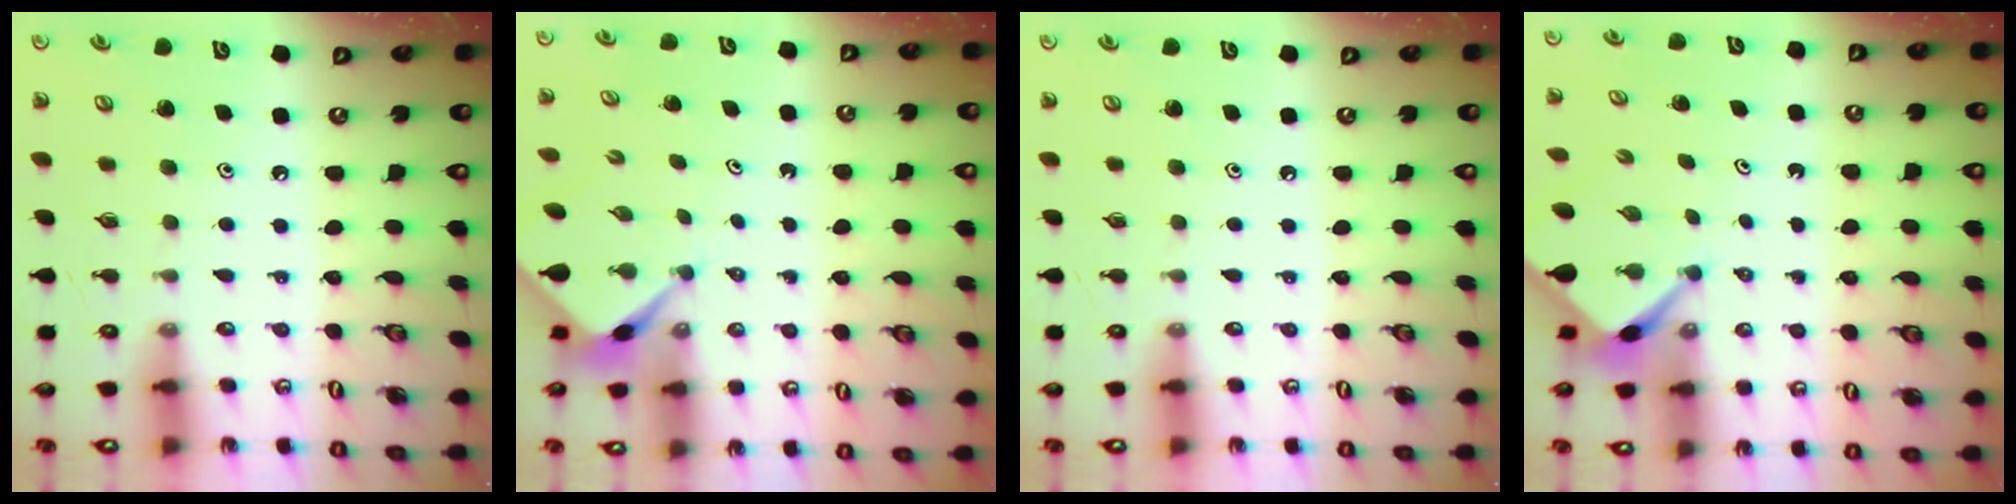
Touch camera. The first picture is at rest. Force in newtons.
{"total": 2.1, "press": 2.1, "slide": 0.3}
{"total": 0.0}
{"total": 2.4, "press": 2.4, "slide": 0.3}